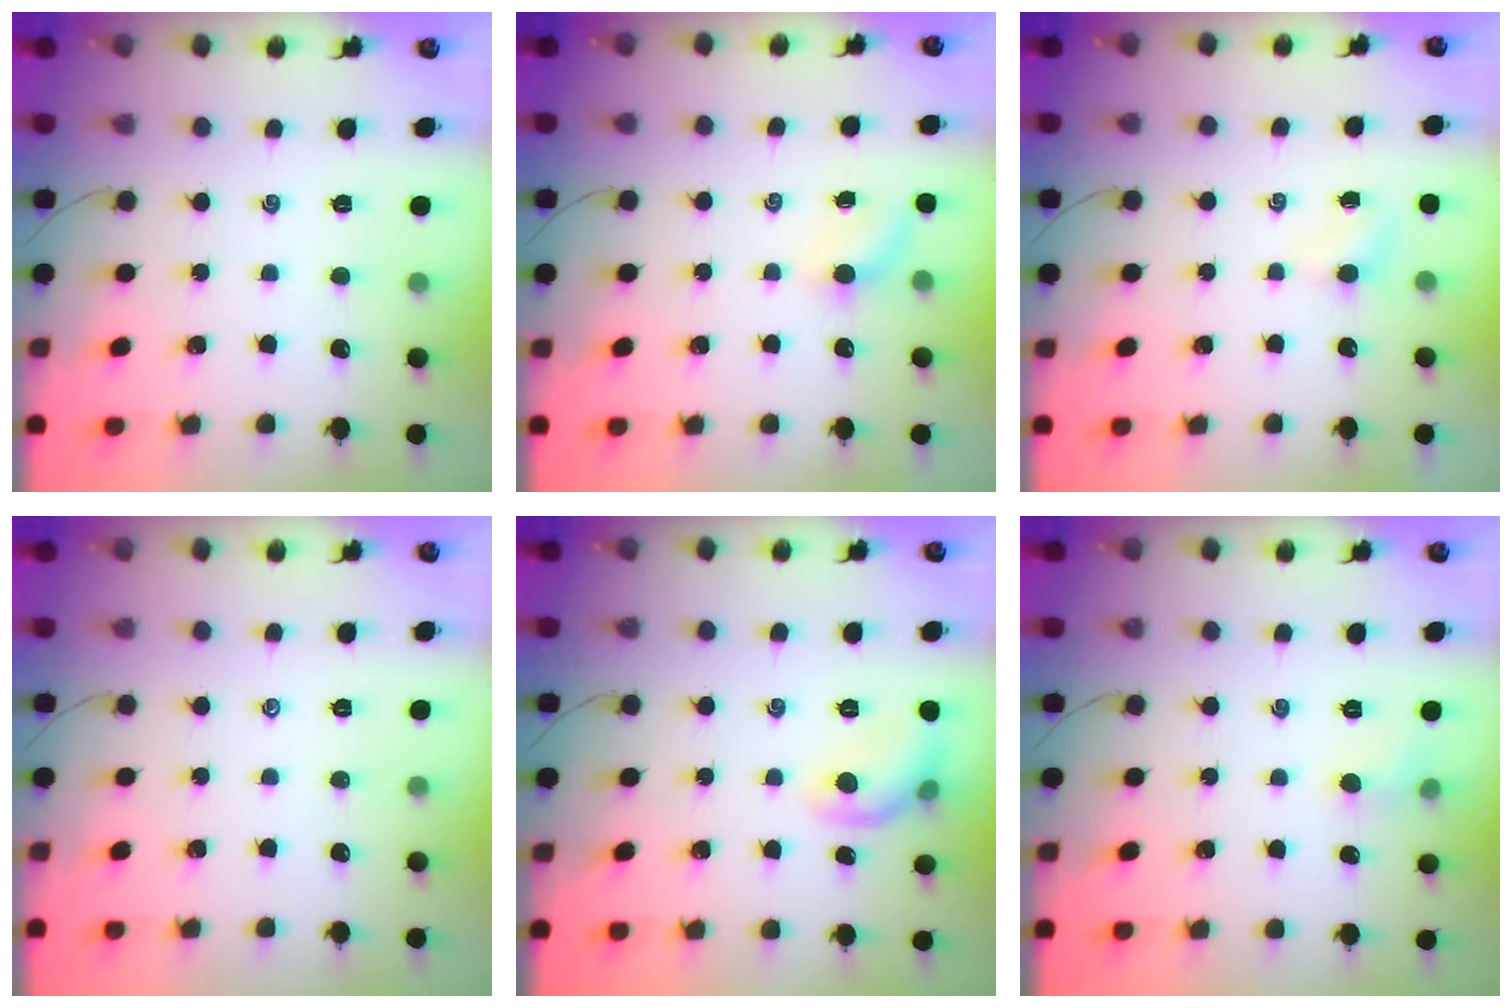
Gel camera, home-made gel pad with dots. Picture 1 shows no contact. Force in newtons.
{"total": 4.2, "press": 4.0, "slide": 1.4}
{"total": 2.9, "press": 2.7, "slide": 1.1}
{"total": 0.0}
{"total": 8.4, "press": 8.2, "slide": 1.8}
{"total": 3.9, "press": 3.6, "slide": 1.4}